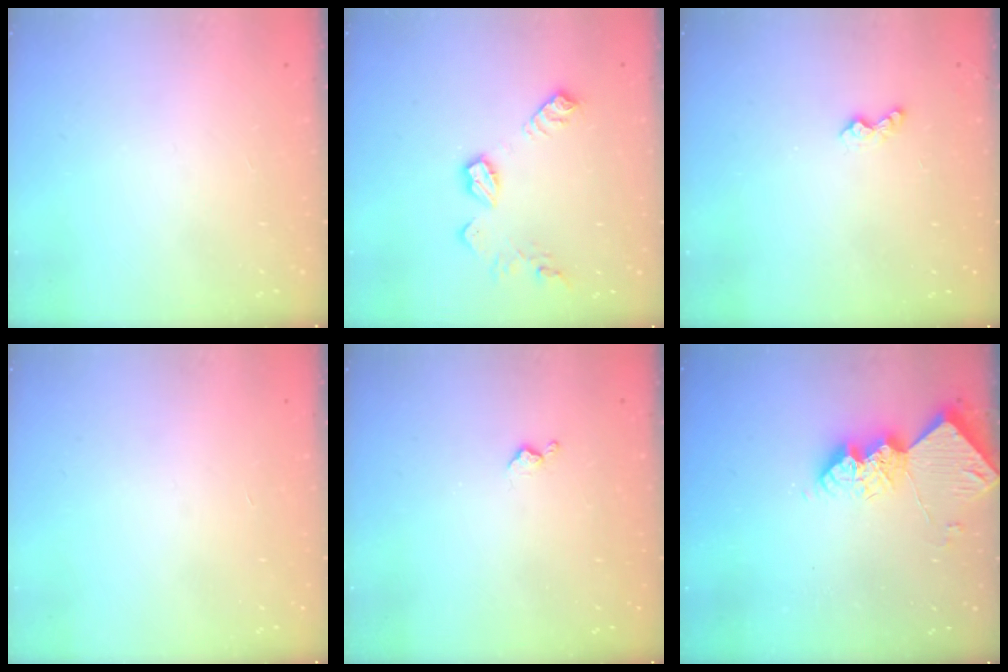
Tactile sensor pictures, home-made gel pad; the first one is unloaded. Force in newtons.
{"total": 10.7, "press": 10.7, "slide": 0.6}
{"total": 4.8, "press": 4.8, "slide": 0.6}
{"total": 0.0}
{"total": 3.4, "press": 3.3, "slide": 0.6}
{"total": 11.2, "press": 11.1, "slide": 1.0}